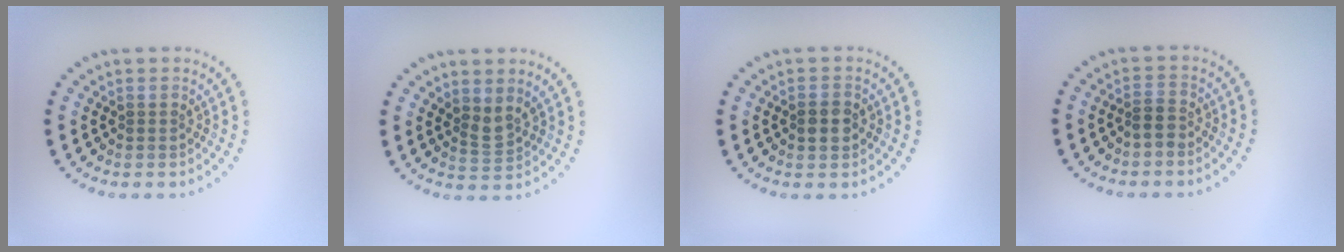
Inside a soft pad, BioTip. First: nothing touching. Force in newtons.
{"total": 1.8, "press": 1.4, "slide": 1.2}
{"total": 1.8, "press": 1.7, "slide": 0.3}
{"total": 1.6, "press": 1.4, "slide": 0.7}